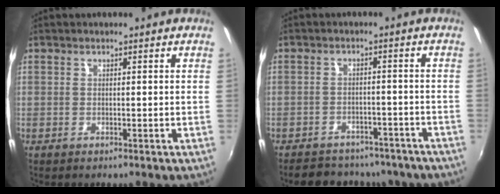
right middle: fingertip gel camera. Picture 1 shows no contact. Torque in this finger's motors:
{"motor_torque": [0.99, -1.15, 0.20, 0.03]}